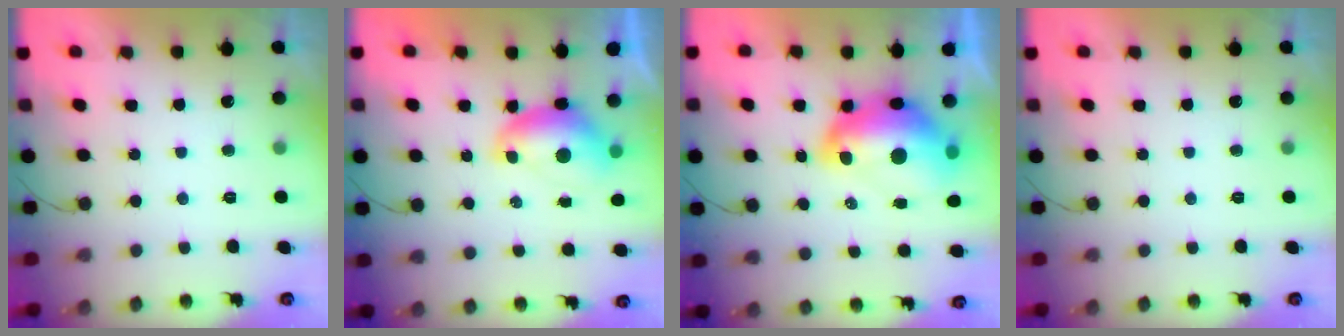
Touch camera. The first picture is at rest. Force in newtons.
{"total": 7.5, "press": 7.5, "slide": 0.9}
{"total": 18.0, "press": 18.0, "slide": 1.5}
{"total": 0.0}